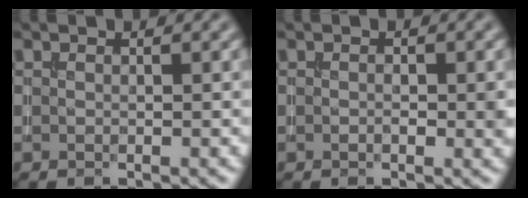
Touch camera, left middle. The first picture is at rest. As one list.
[{"total": 1.6, "force": [-0.2, 0.8, 1.4], "torque": [-0.018, 0.000, -0.001]}]